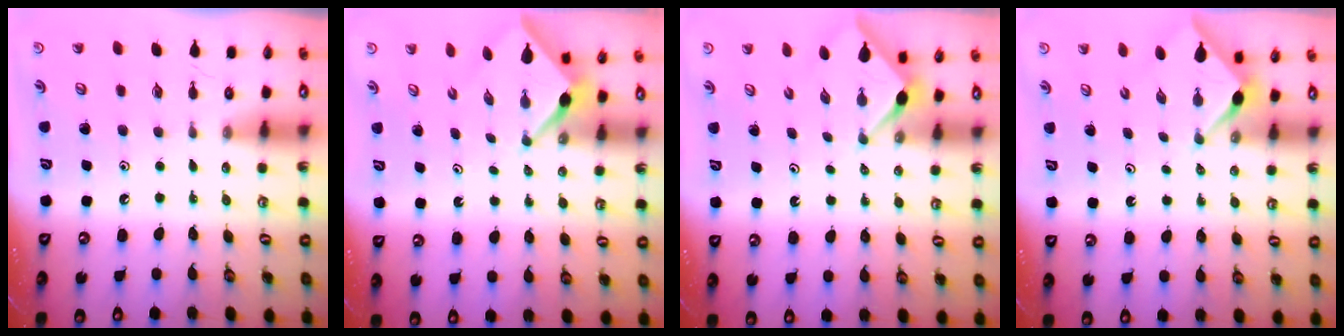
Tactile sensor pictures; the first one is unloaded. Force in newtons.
{"total": 2.4, "press": 2.4, "slide": 0.3}
{"total": 2.9, "press": 2.8, "slide": 0.4}
{"total": 2.8, "press": 2.8, "slide": 0.5}